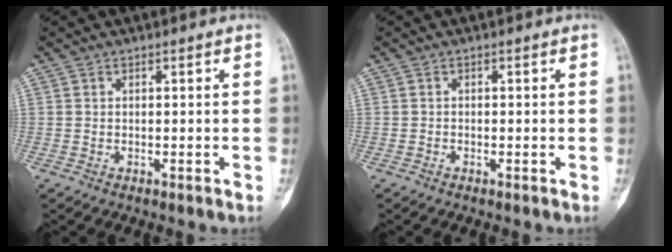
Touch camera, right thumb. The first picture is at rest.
{"total": 0.0}